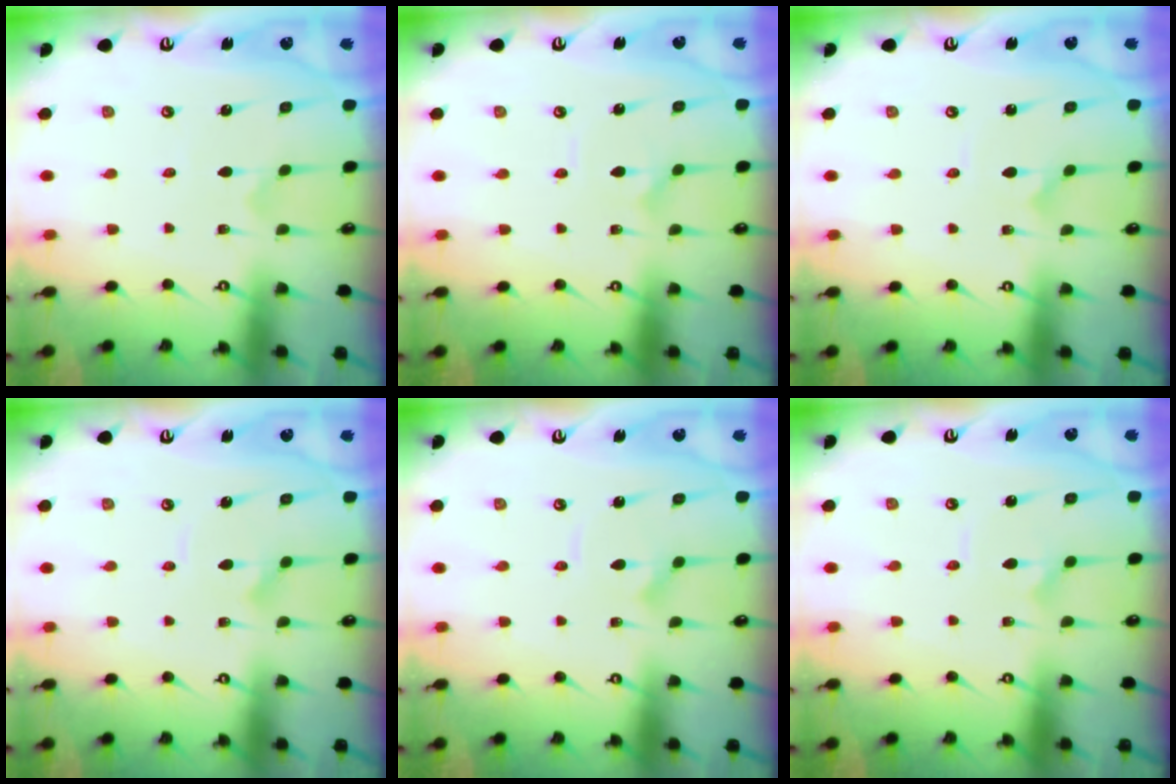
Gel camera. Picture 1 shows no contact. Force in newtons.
{"total": 2.2, "press": 2.2, "slide": 0.4}
{"total": 0.0}
{"total": 2.9, "press": 2.9, "slide": 0.3}
{"total": 2.8, "press": 2.8, "slide": 0.3}
{"total": 2.9, "press": 2.9, "slide": 0.4}